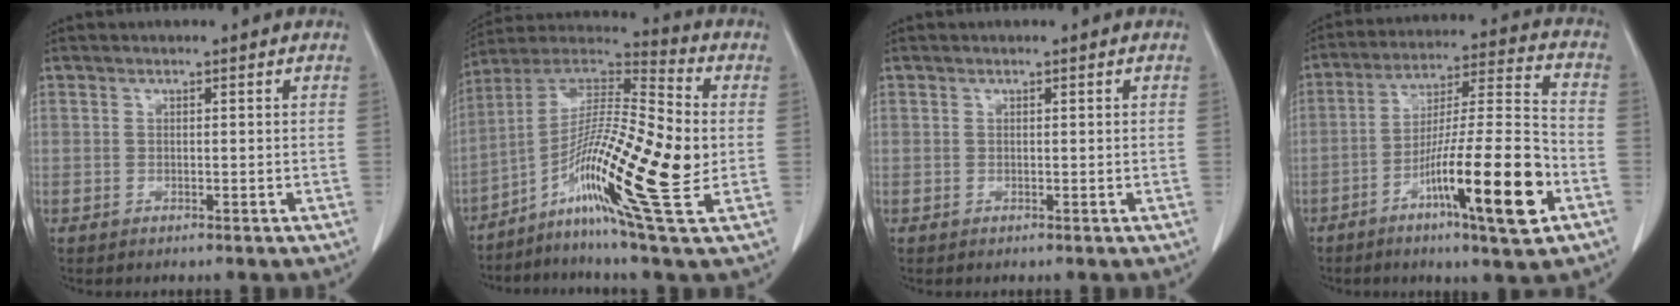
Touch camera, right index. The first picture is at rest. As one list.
[{"total": 20.6, "force": [-4.3, 1.3, 20.1], "torque": [-0.383, -0.010, -0.085]}, {"total": 0.0}, {"total": 17.4, "force": [-7.5, 1.1, 15.7], "torque": [-0.267, -0.008, -0.123]}]